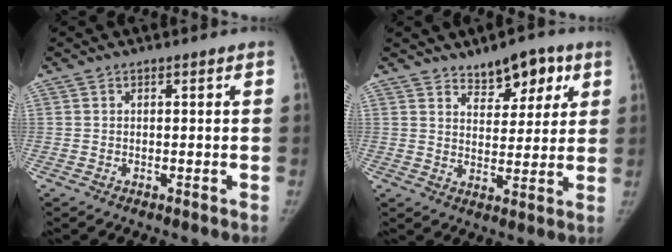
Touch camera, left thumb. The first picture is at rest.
{"total": 8.9, "force": [5.6, 4.7, 5.1], "torque": [-0.034, -0.027, 0.084]}